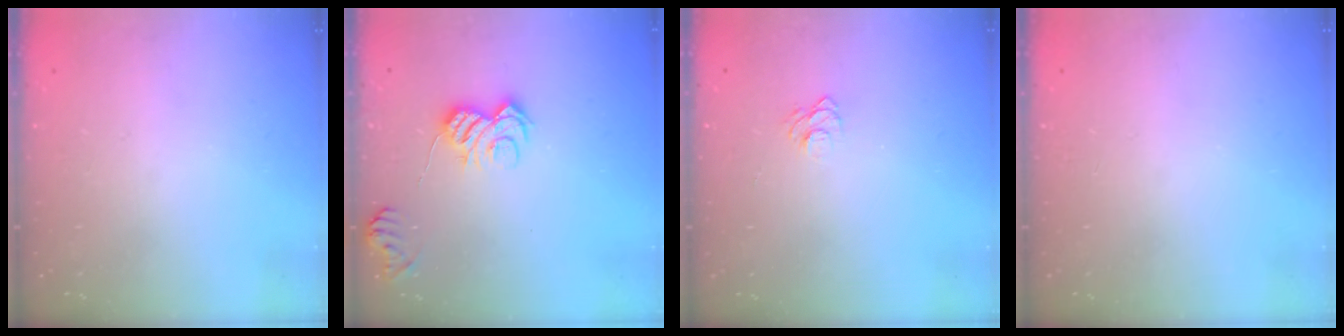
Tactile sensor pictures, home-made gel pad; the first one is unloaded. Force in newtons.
{"total": 8.6, "press": 8.6, "slide": 0.7}
{"total": 5.2, "press": 5.1, "slide": 0.5}
{"total": 0.0}